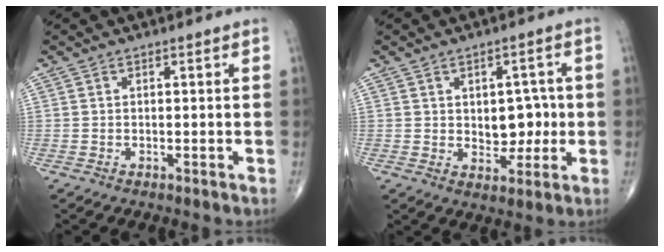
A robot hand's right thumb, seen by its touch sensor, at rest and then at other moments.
{"total": 6.9, "force": [0.2, 4.8, 4.9], "torque": [-0.029, -0.001, 0.009]}